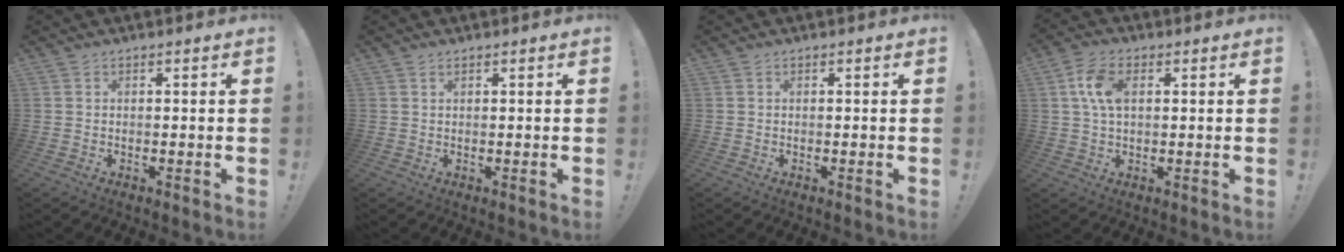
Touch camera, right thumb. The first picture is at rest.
{"total": 0.6, "force": [0.4, 0.2, 0.4], "torque": [-0.013, 0.002, 0.009]}
{"total": 0.0}
{"total": 8.4, "force": [1.8, 5.1, 6.4], "torque": [-0.121, 0.003, 0.033]}